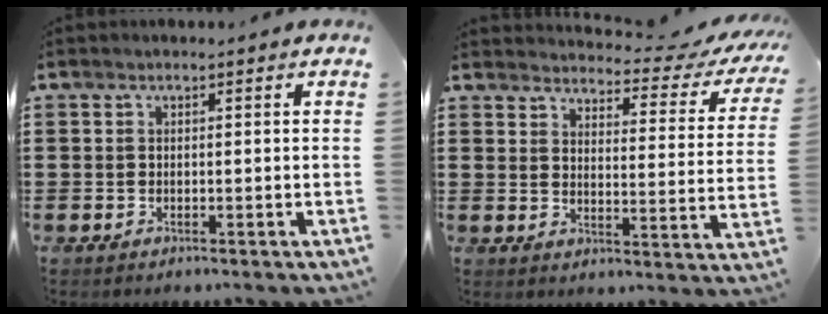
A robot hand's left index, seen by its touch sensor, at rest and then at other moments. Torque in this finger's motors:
{"motor_torque": [2.14, 0.00, 0.26, 0.01]}